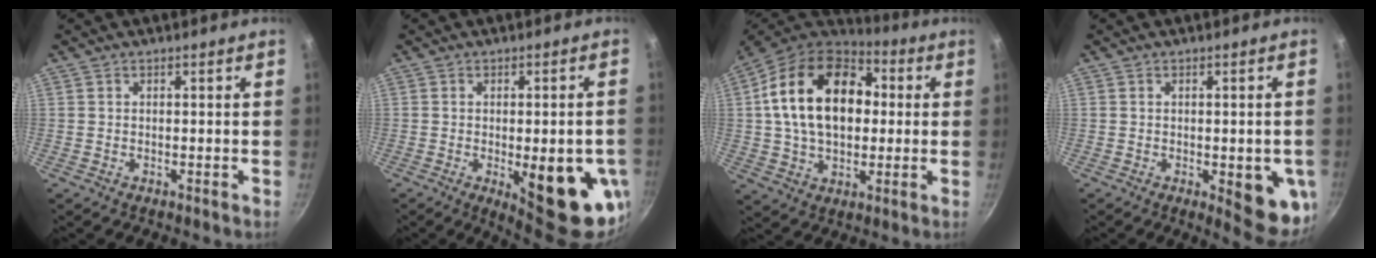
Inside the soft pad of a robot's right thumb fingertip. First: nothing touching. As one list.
[{"total": 16.6, "force": [-4.5, 5.8, 14.9], "torque": [-0.162, -0.004, -0.048]}, {"total": 22.1, "force": [3.3, 14.9, 16.0], "torque": [-0.245, 0.026, 0.044]}, {"total": 10.5, "force": [-2.5, 3.6, 9.5], "torque": [-0.086, -0.004, -0.026]}]